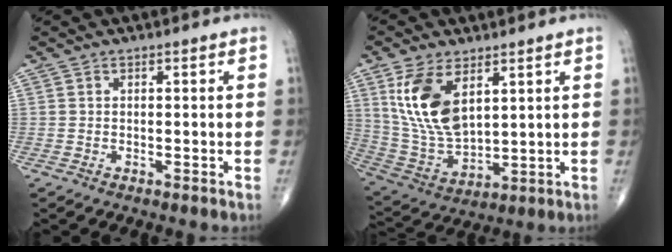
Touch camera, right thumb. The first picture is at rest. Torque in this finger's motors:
{"motor_torque": [-0.63, 1.34, 1.37, 0.89, 0.40]}